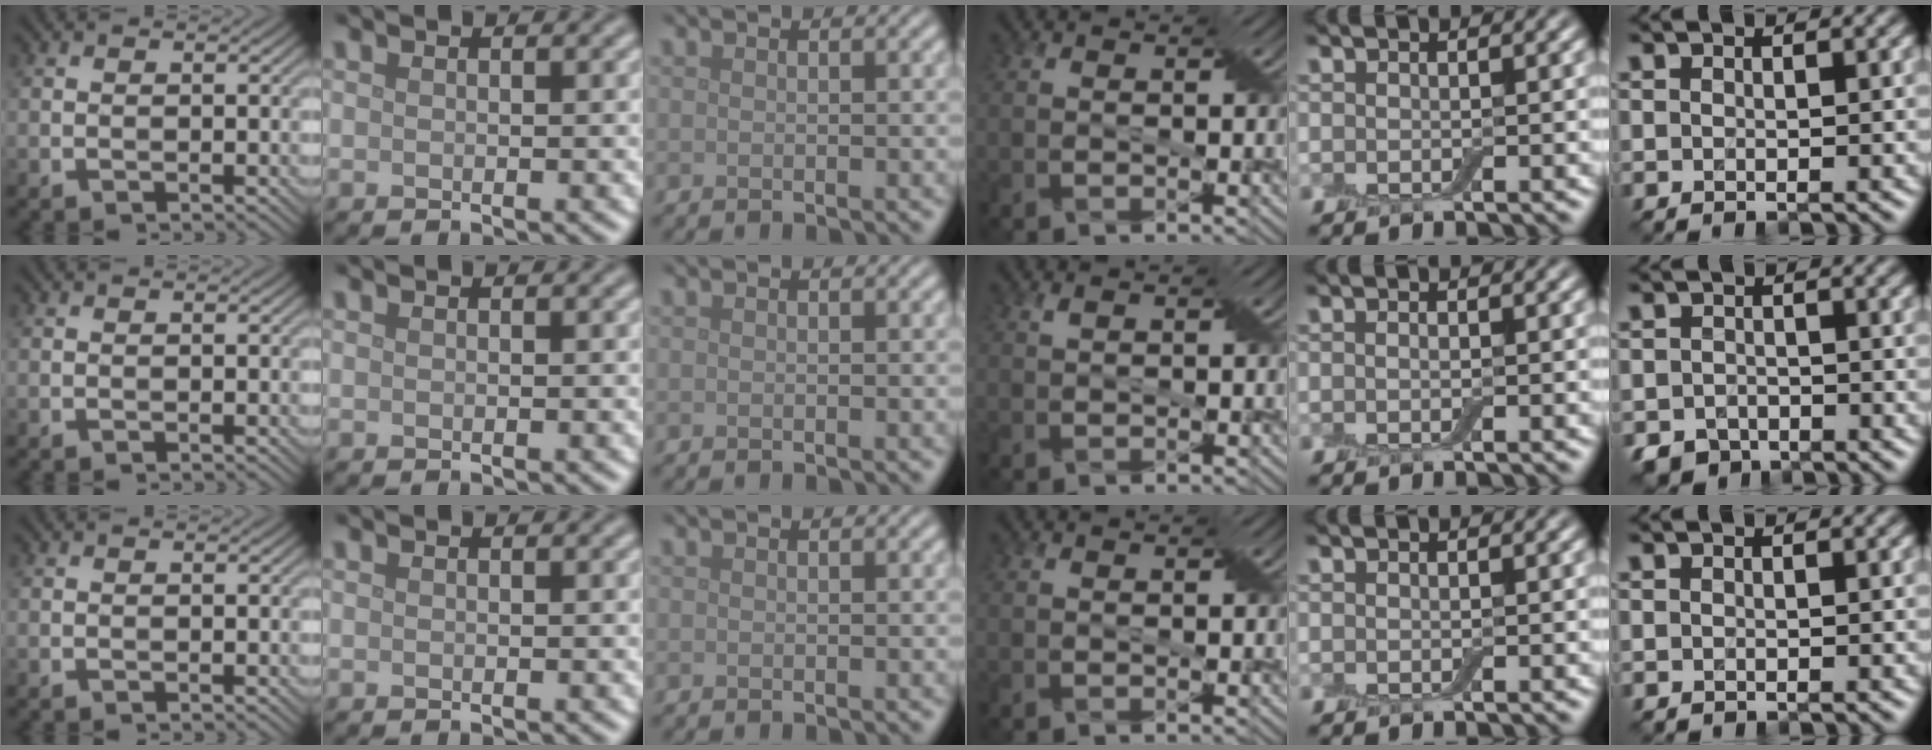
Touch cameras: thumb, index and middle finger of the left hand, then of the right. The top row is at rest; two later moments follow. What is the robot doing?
{"motion": "fold", "object": "apron"}